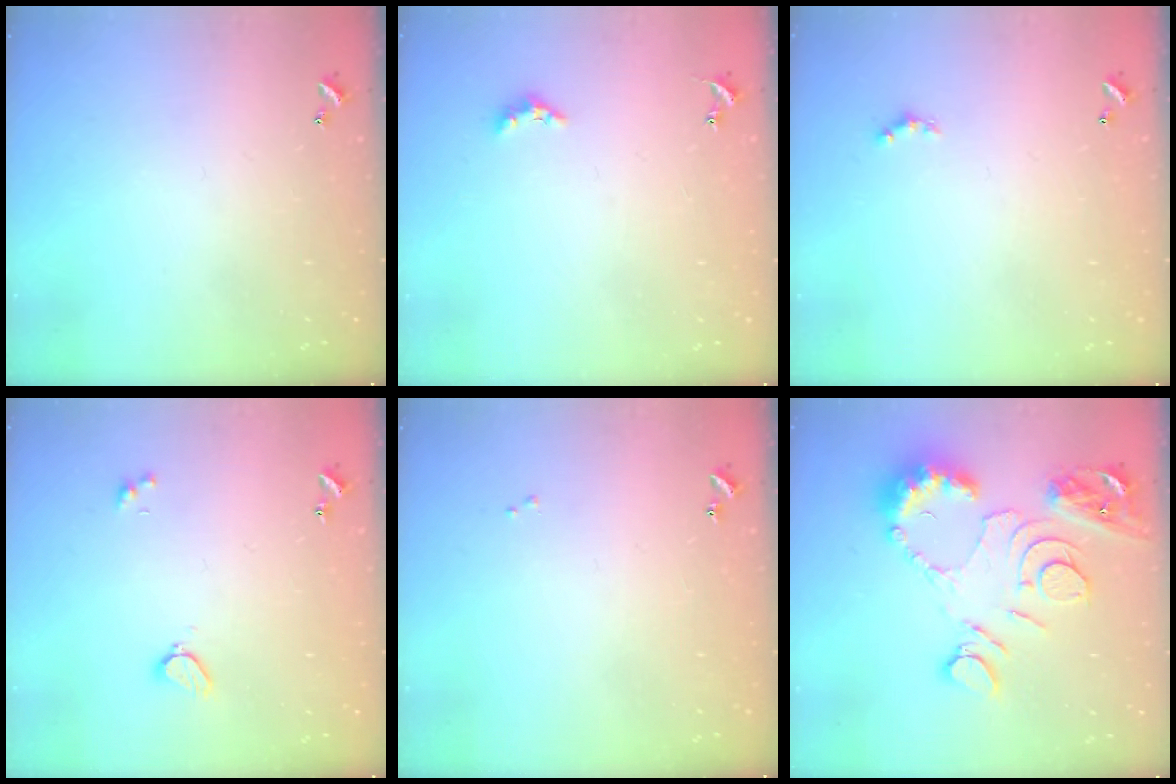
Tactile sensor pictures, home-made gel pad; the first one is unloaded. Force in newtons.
{"total": 2.9, "press": 2.9, "slide": 0.6}
{"total": 2.5, "press": 2.5, "slide": 0.4}
{"total": 2.1, "press": 2.0, "slide": 0.5}
{"total": 0.0}
{"total": 14.4, "press": 14.3, "slide": 1.3}